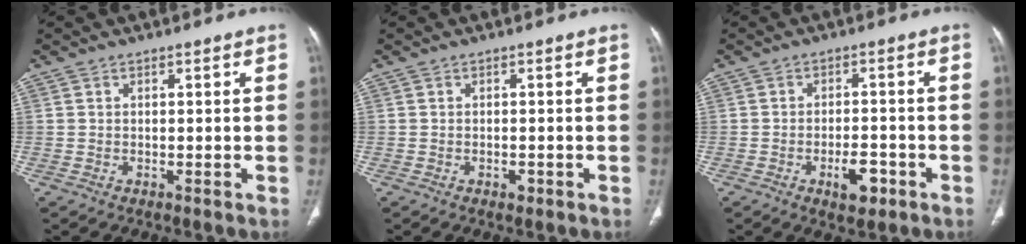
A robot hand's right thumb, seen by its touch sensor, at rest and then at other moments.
{"total": 1.3, "force": [-0.7, 0.7, 0.8], "torque": [-0.009, 0.002, -0.010]}
{"total": 5.5, "force": [-2.7, 2.6, 4.1], "torque": [-0.050, 0.012, -0.037]}